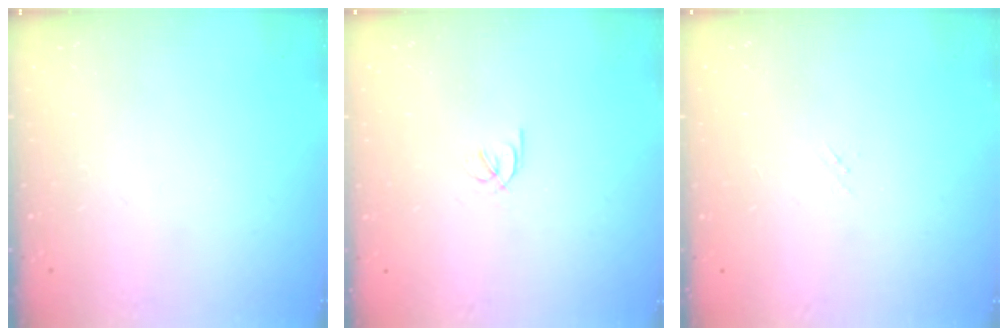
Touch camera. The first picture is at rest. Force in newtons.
{"total": 2.1, "press": 2.1, "slide": 0.4}
{"total": 1.7, "press": 1.6, "slide": 0.2}